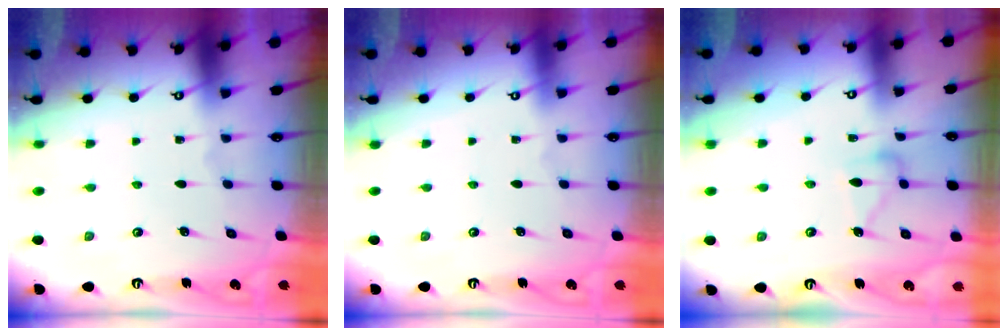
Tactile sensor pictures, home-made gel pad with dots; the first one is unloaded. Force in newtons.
{"total": 4.0, "press": 4.0, "slide": 0.1}
{"total": 11.9, "press": 11.9, "slide": 0.6}